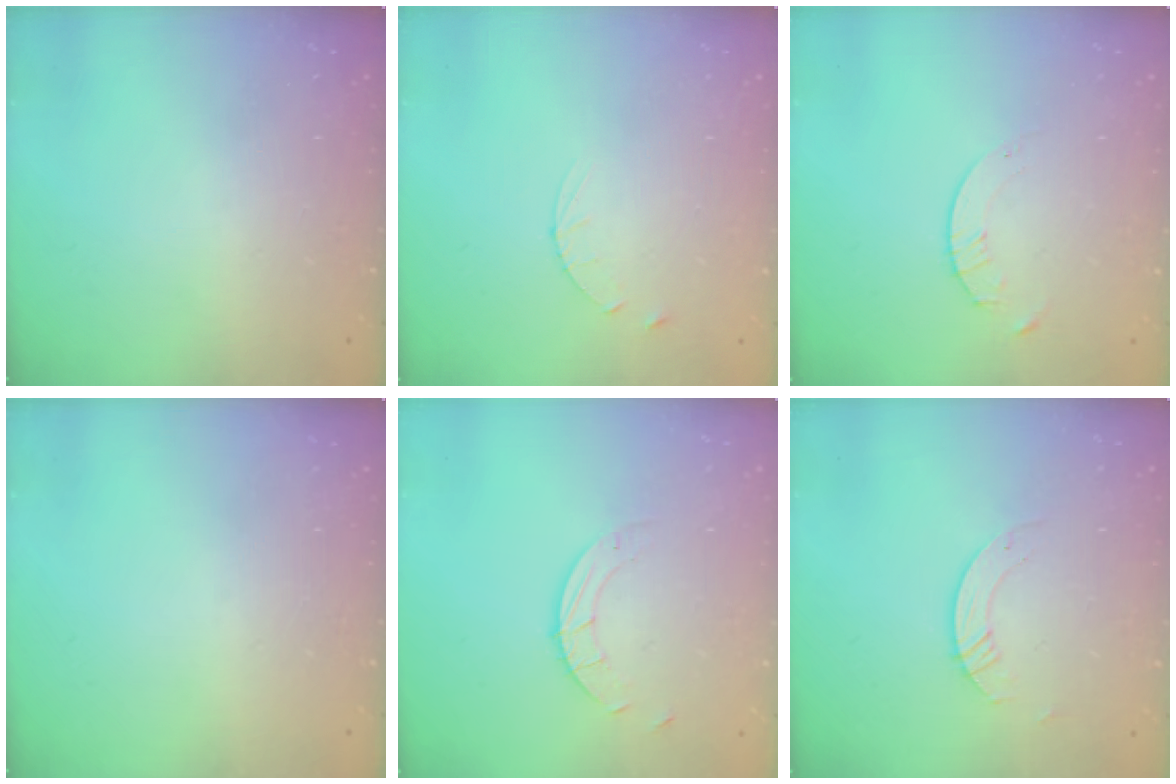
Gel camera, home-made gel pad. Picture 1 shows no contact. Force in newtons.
{"total": 3.1, "press": 3.1, "slide": 0.3}
{"total": 2.1, "press": 2.1, "slide": 0.3}
{"total": 0.0}
{"total": 2.5, "press": 2.5, "slide": 0.2}
{"total": 2.2, "press": 2.2, "slide": 0.2}